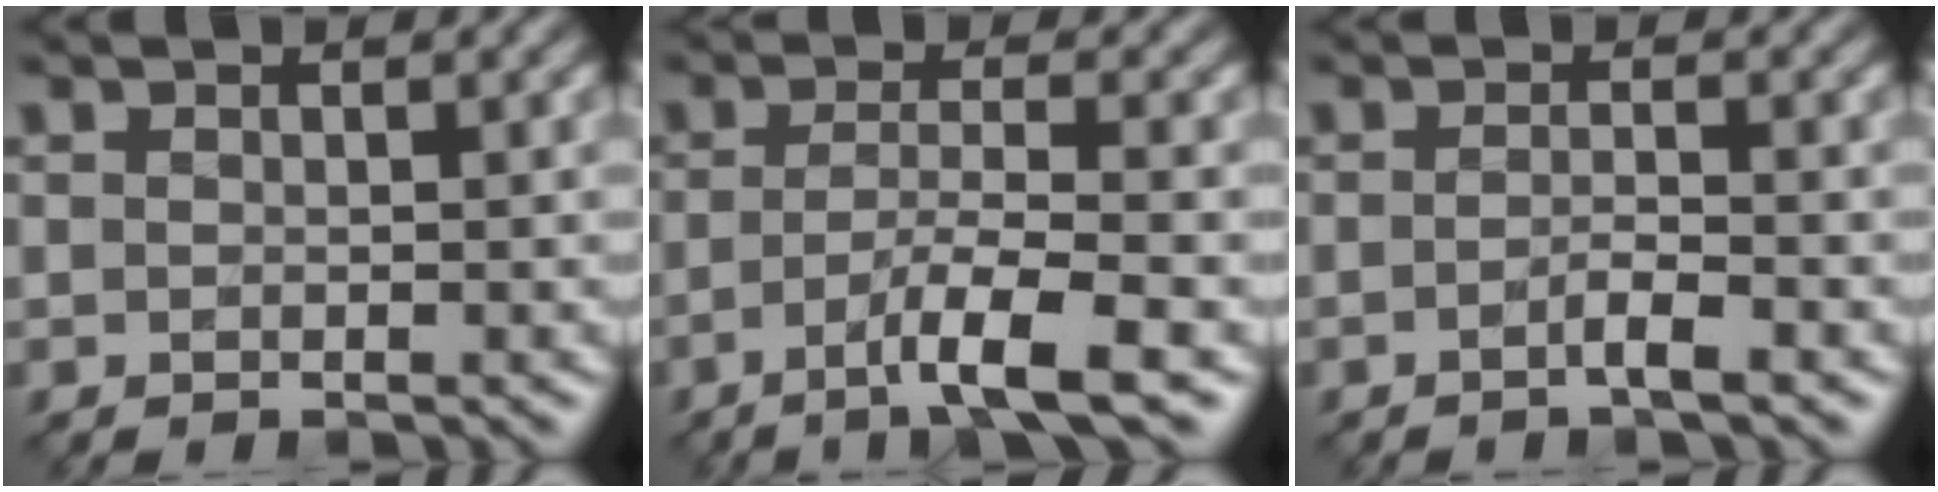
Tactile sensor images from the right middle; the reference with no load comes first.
{"total": 5.4, "force": [-2.5, 0.8, 4.7], "torque": [-0.076, 0.001, -0.051]}
{"total": 1.9, "force": [-0.8, 0.4, 1.6], "torque": [-0.024, 0.007, -0.019]}